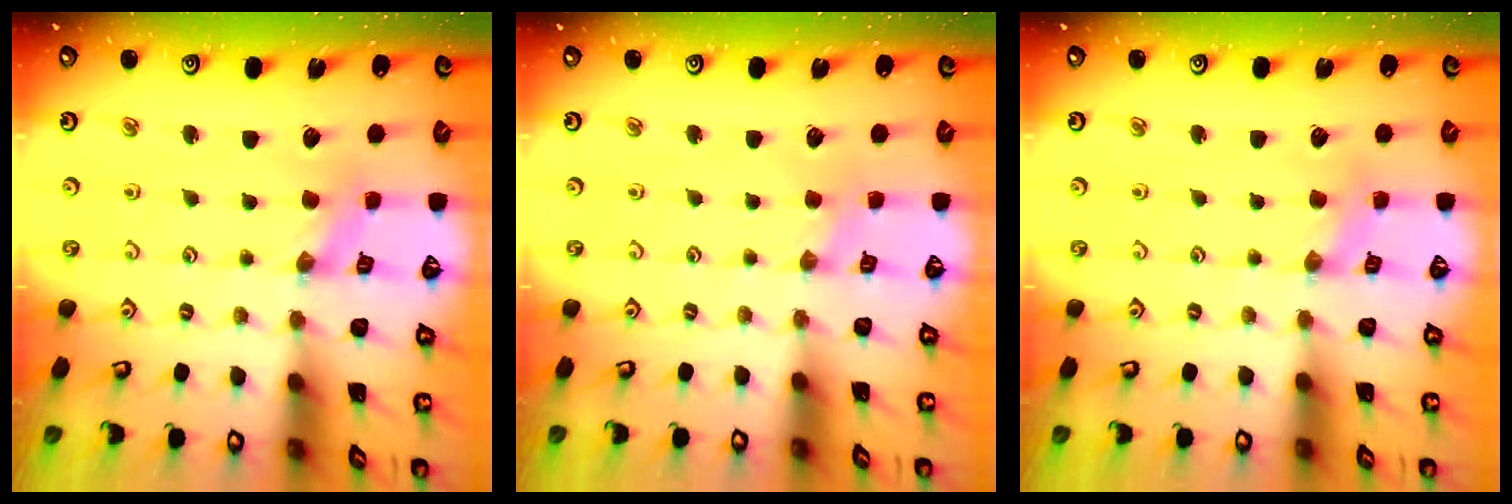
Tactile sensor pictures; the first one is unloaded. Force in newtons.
{"total": 0.0}
{"total": 2.2, "press": 2.2, "slide": 0.5}